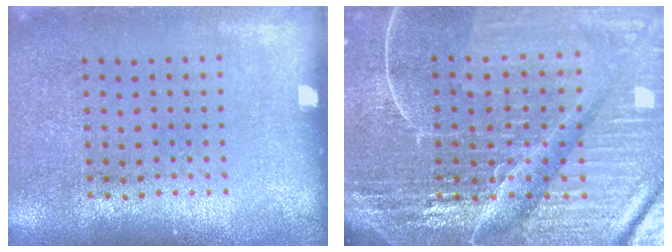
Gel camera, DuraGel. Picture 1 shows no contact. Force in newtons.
{"total": 7.1, "press": 6.2, "slide": 3.5}